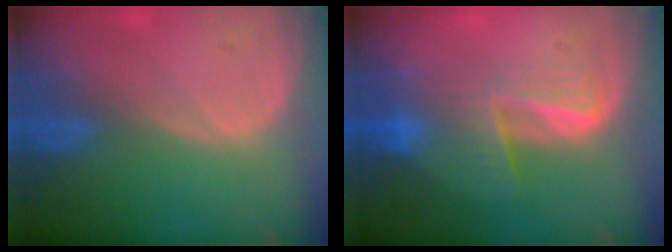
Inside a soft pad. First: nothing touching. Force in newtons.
{"total": 6.4, "press": 6.2, "slide": 1.9}